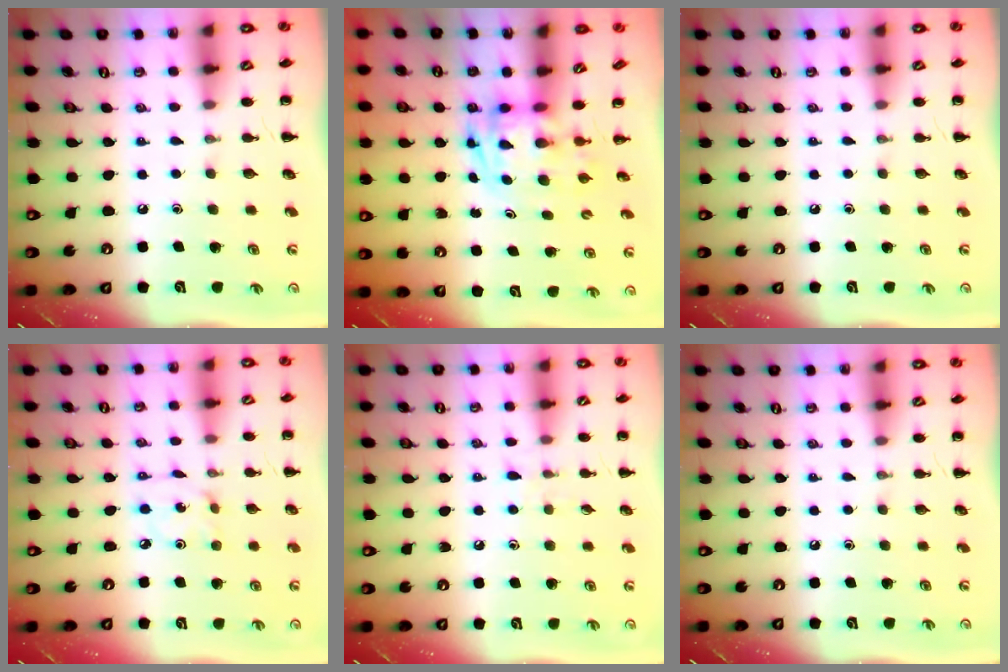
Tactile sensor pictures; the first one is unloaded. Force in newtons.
{"total": 2.8, "press": 2.7, "slide": 0.5}
{"total": 0.0}
{"total": 2.5, "press": 2.5, "slide": 0.5}
{"total": 5.6, "press": 5.1, "slide": 2.4}
{"total": 0.0}